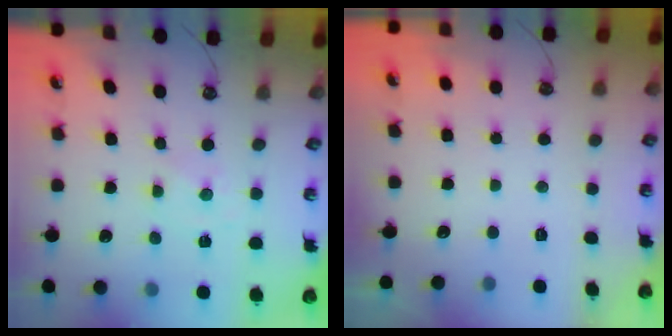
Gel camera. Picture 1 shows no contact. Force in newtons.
{"total": 0.0}